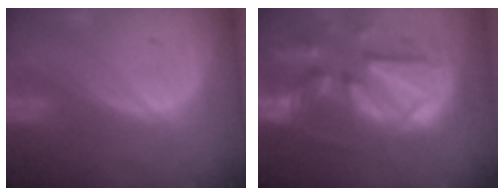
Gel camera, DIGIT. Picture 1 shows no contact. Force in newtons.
{"total": 13.3, "press": 11.4, "slide": 6.7}